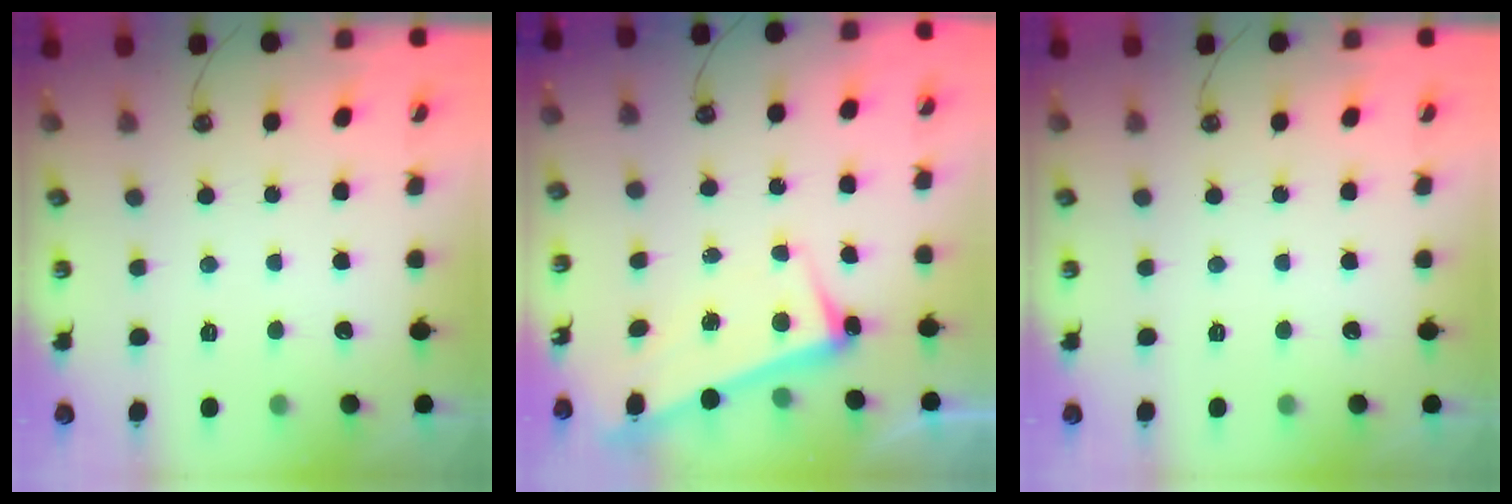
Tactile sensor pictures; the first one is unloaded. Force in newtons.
{"total": 3.5, "press": 3.4, "slide": 0.9}
{"total": 0.0}